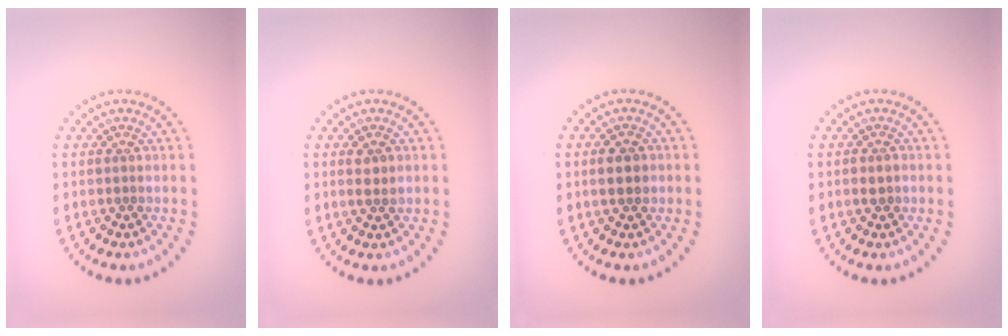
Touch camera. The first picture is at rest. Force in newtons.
{"total": 1.3, "press": 1.3, "slide": 0.2}
{"total": 2.4, "press": 2.4, "slide": 0.1}
{"total": 1.2, "press": 1.1, "slide": 0.4}